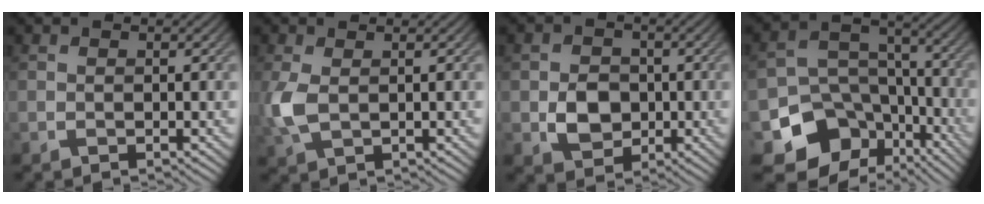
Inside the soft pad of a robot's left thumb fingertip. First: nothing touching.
{"total": 4.0, "force": [0.3, 2.2, 3.4], "torque": [-0.101, -0.002, 0.008]}
{"total": 4.7, "force": [-0.9, 3.9, 2.6], "torque": [-0.046, -0.006, -0.017]}
{"total": 11.5, "force": [-5.9, 8.6, 4.8], "torque": [-0.104, -0.031, -0.100]}